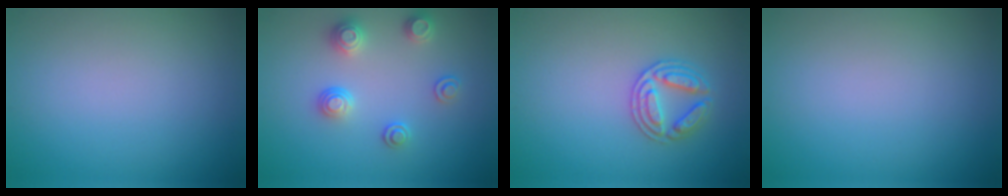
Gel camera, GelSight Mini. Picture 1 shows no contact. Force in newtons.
{"total": 2.6, "press": 2.6, "slide": 0.5}
{"total": 2.7, "press": 2.7, "slide": 0.4}
{"total": 0.0}